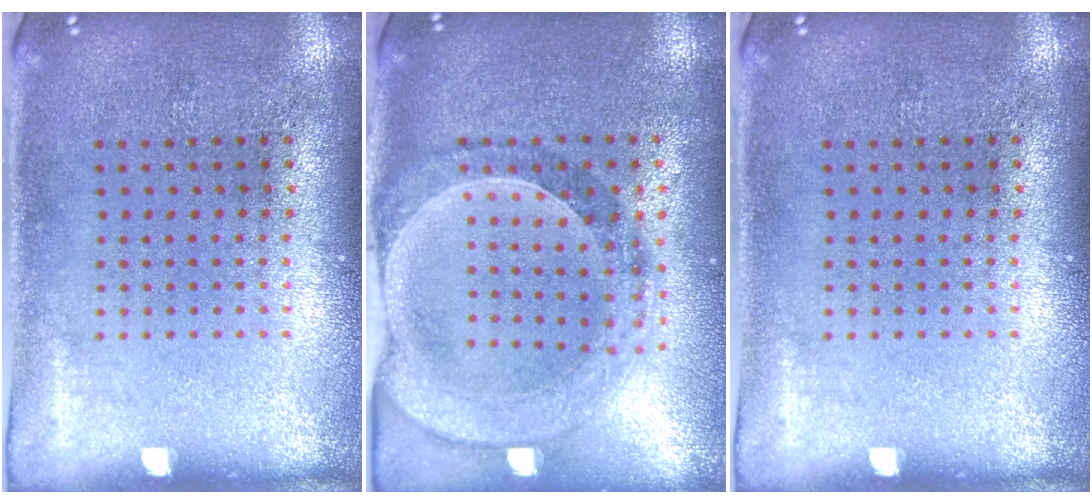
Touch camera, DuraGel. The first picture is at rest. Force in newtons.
{"total": 1.4, "press": 1.4, "slide": 0.3}
{"total": 0.0}